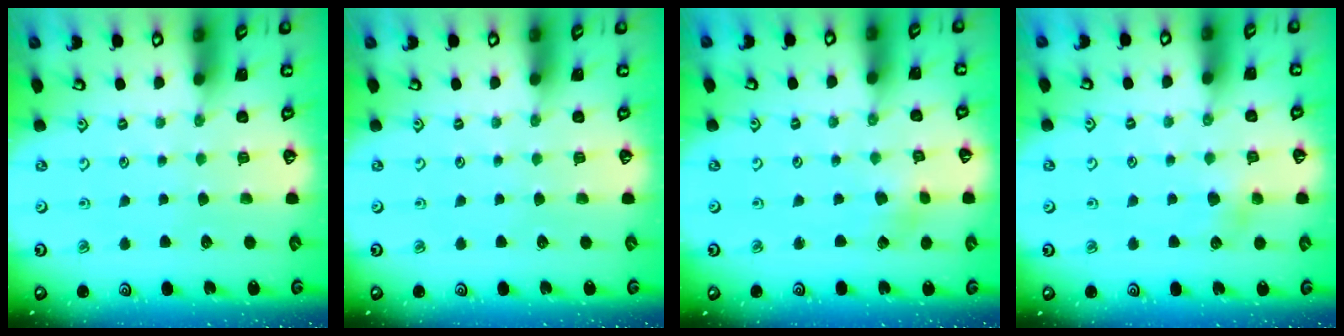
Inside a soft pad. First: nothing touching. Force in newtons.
{"total": 0.0}
{"total": 2.0, "press": 2.0, "slide": 0.3}
{"total": 4.4, "press": 4.3, "slide": 0.5}